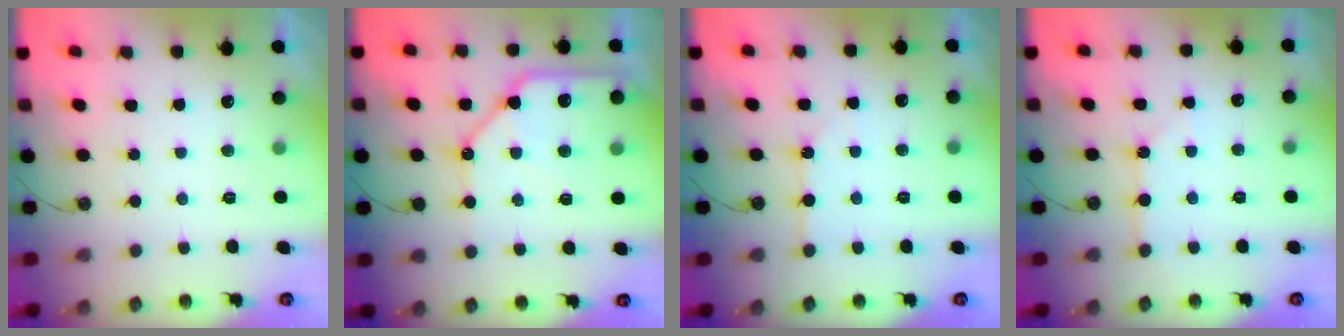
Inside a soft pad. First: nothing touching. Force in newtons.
{"total": 13.7, "press": 13.6, "slide": 1.7}
{"total": 1.9, "press": 1.9, "slide": 0.4}
{"total": 2.9, "press": 2.9, "slide": 0.5}